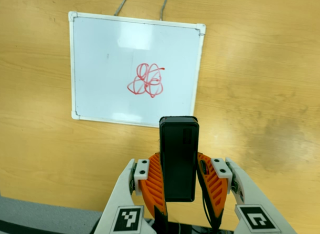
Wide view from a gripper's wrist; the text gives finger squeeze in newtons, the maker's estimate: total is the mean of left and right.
{"total": 4.7, "left": 3.3, "right": 6.1}